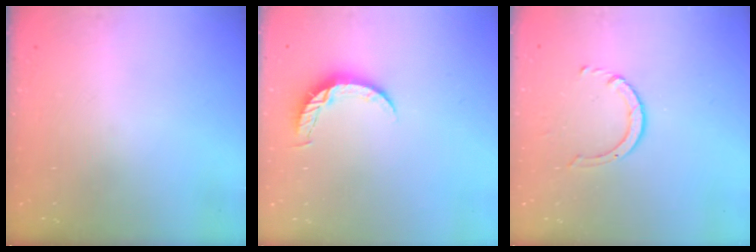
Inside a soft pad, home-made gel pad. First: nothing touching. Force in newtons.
{"total": 6.1, "press": 6.0, "slide": 0.6}
{"total": 3.6, "press": 3.6, "slide": 0.5}